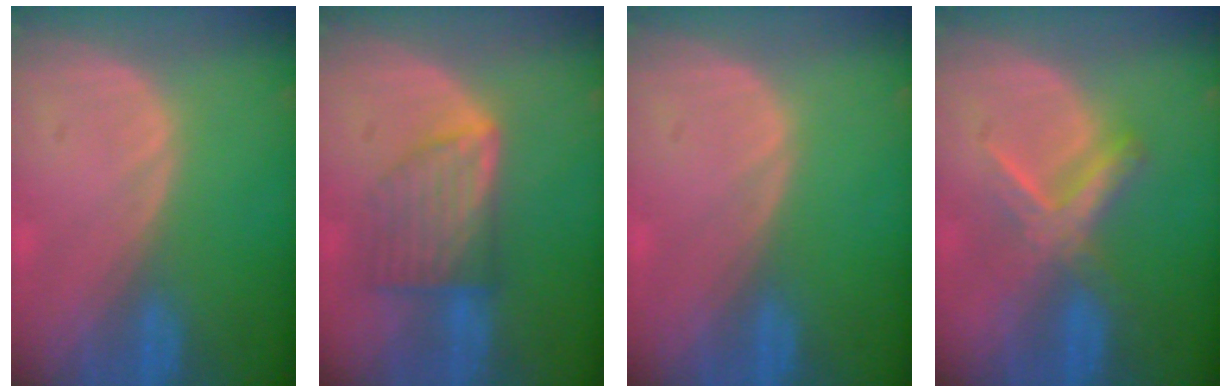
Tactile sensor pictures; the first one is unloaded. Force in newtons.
{"total": 7.3, "press": 6.5, "slide": 3.3}
{"total": 0.0}
{"total": 5.5, "press": 5.4, "slide": 1.0}